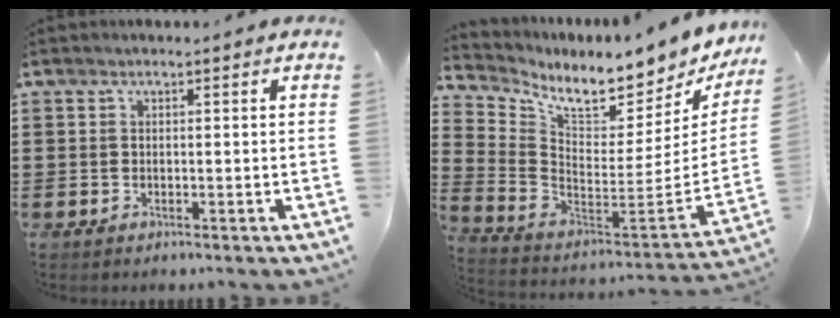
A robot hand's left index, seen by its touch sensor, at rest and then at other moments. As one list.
[{"total": 7.1, "force": [6.5, 0.9, 2.7], "torque": [-0.076, -0.072, 0.105]}]